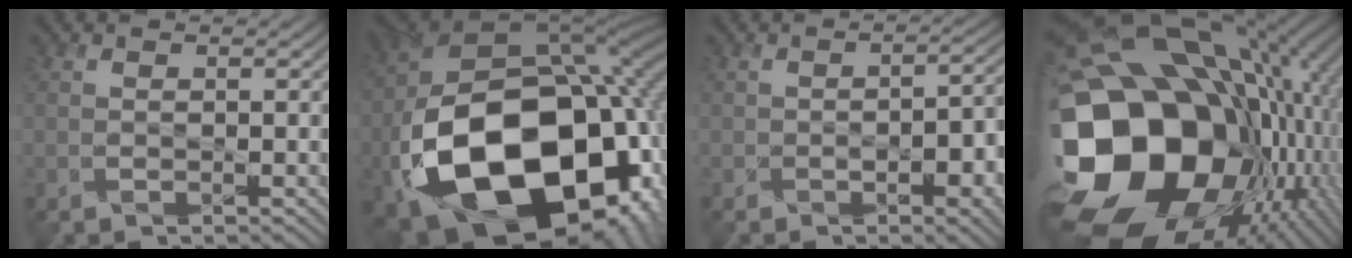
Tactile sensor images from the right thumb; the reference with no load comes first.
{"total": 22.8, "force": [-7.5, 15.5, 15.0], "torque": [-0.322, -0.054, -0.093]}
{"total": 7.3, "force": [-2.4, 3.5, 5.9], "torque": [-0.072, -0.006, -0.028]}
{"total": 23.5, "force": [-2.4, 17.2, 15.8], "torque": [-0.351, -0.078, -0.006]}